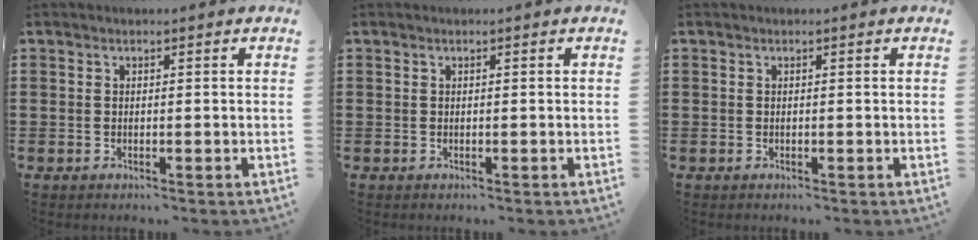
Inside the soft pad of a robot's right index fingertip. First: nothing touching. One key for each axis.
{"total": 0.0}
{"total": 0.0}